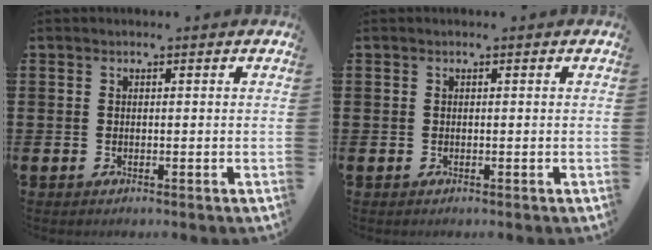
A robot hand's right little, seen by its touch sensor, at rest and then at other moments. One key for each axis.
{"total": 0.0}